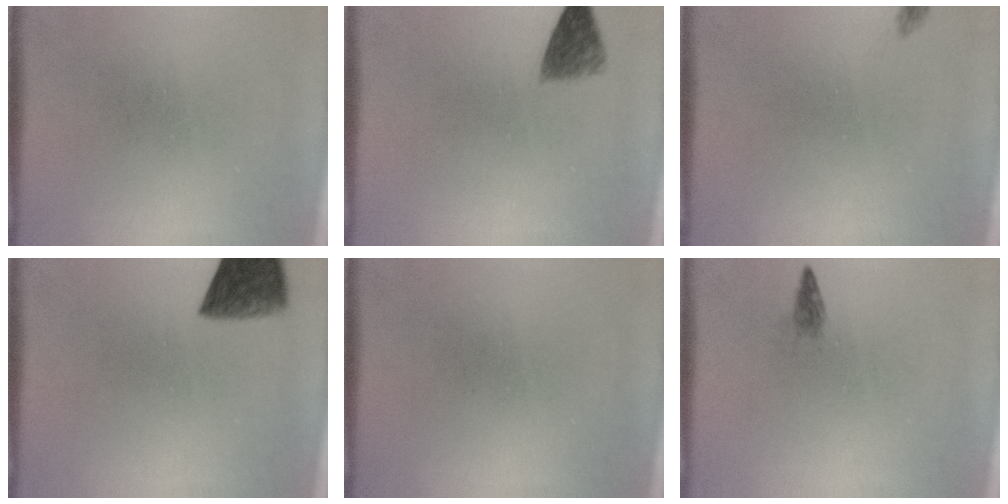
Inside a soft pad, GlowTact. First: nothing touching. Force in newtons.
{"total": 3.4}
{"total": 0.7}
{"total": 7.9}
{"total": 0.0}
{"total": 1.0}